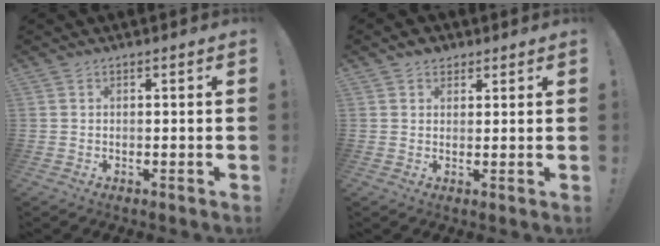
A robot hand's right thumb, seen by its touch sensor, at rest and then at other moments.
{"total": 3.4, "force": [2.2, 2.5, 0.6], "torque": [-0.001, -0.007, 0.040]}